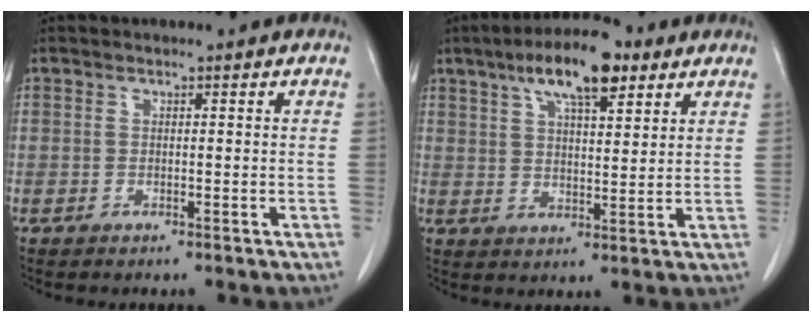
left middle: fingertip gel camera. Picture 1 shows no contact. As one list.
[{"total": 10.9, "force": [6.4, 3.1, 8.2], "torque": [-0.143, 0.018, 0.104]}]